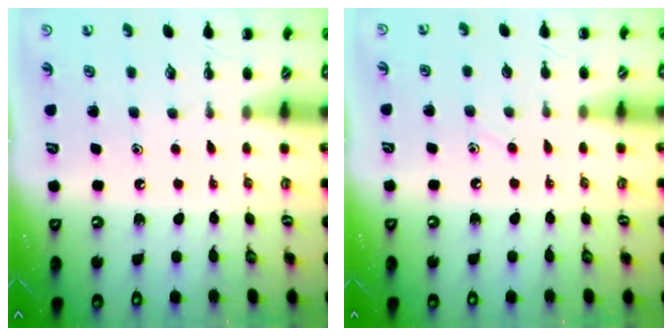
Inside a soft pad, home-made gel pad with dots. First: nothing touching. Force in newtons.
{"total": 2.3, "press": 2.2, "slide": 0.9}